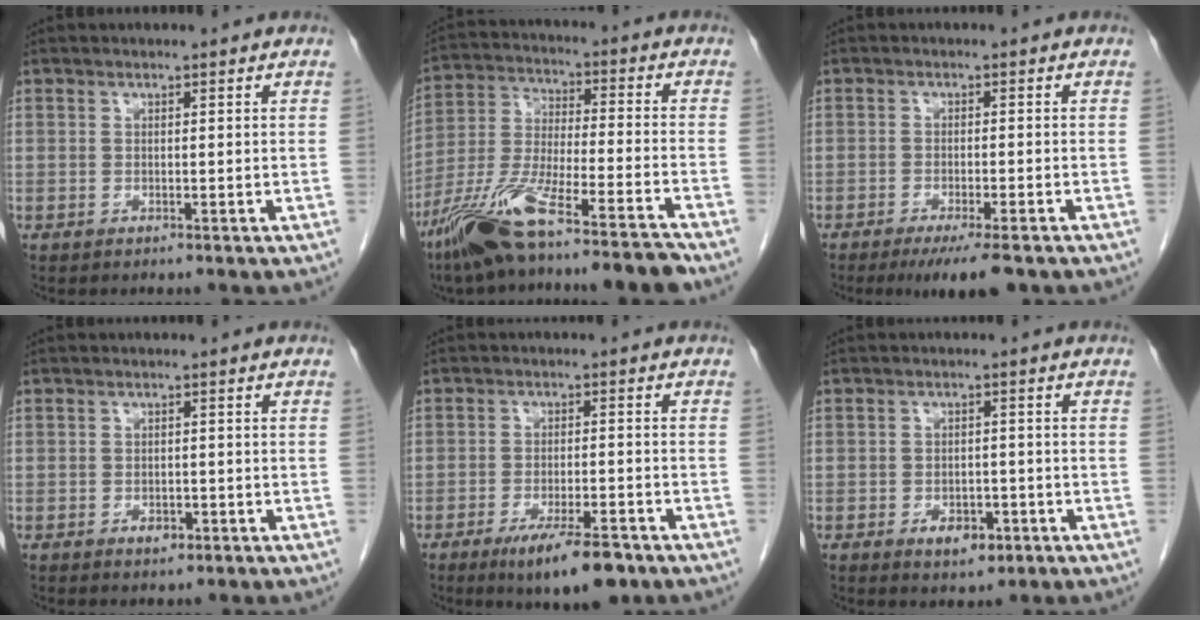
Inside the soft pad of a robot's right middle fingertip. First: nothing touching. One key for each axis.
{"total": 16.4, "fx": -12.6, "fy": 0.3, "fz": 10.4, "tx": -0.218, "ty": -0.020, "tz": -0.226}
{"total": 6.9, "fx": -5.0, "fy": 0.9, "fz": 4.6, "tx": -0.060, "ty": -0.013, "tz": -0.073}
{"total": 1.9, "fx": -0.9, "fy": 1.2, "fz": 1.1, "tx": -0.015, "ty": 0.003, "tz": -0.008}
{"total": 9.1, "fx": -6.0, "fy": 2.1, "fz": 6.5, "tx": -0.101, "ty": -0.011, "tz": -0.090}
{"total": 4.2, "fx": -2.0, "fy": 2.5, "fz": 2.7, "tx": -0.037, "ty": 0.004, "tz": -0.021}